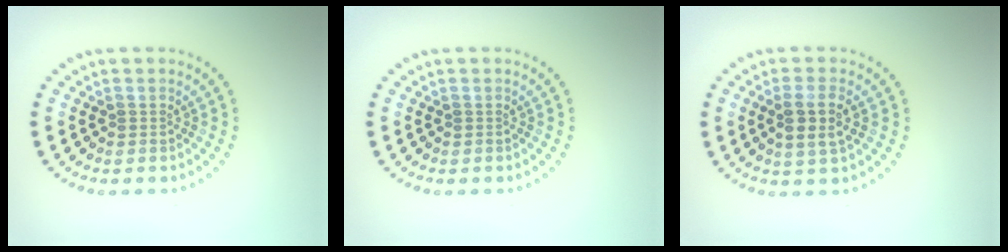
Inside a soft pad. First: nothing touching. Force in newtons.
{"total": 0.0}
{"total": 2.8, "press": 2.6, "slide": 0.8}